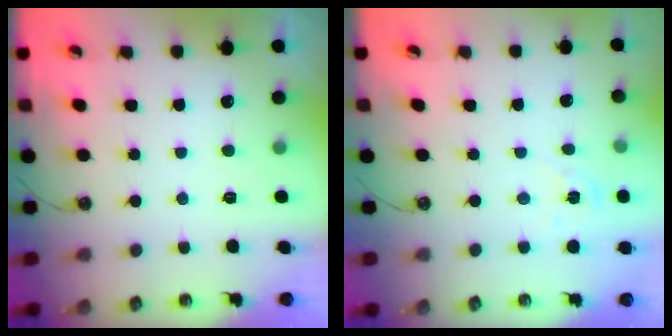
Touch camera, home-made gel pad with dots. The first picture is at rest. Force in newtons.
{"total": 1.8, "press": 1.8, "slide": 0.3}